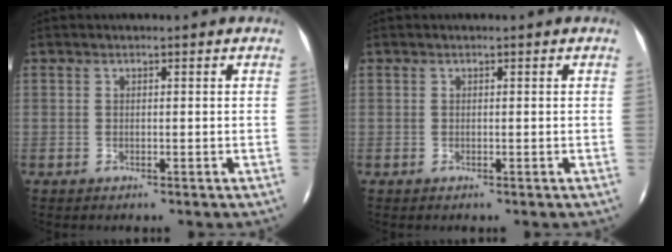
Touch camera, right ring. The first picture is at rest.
{"total": 0.0}